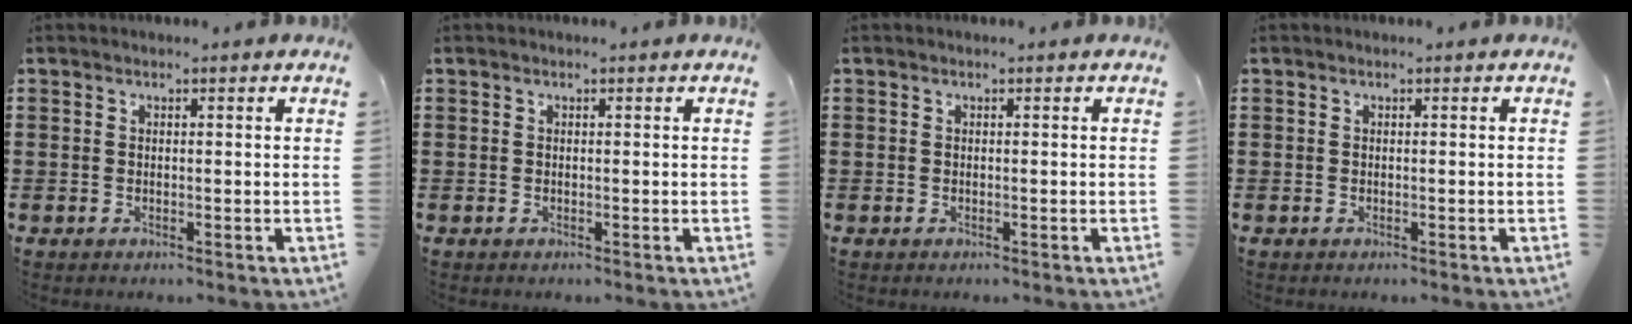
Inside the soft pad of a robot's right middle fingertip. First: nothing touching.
{"total": 0.0}
{"total": 0.0}
{"total": 0.0}